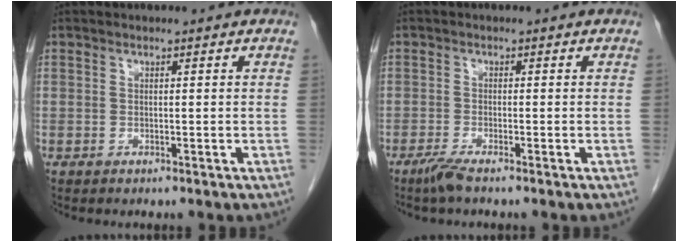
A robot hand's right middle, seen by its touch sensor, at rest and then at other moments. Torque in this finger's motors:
{"motor_torque": [0.43, -0.23, 0.09, 0.04]}